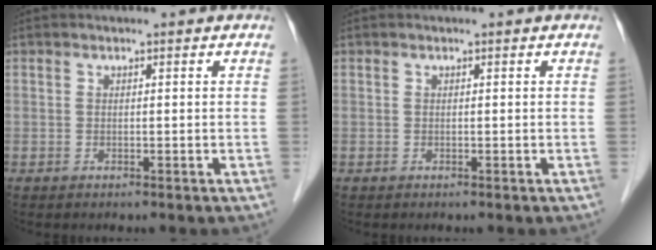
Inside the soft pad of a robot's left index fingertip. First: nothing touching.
{"total": 0.0}